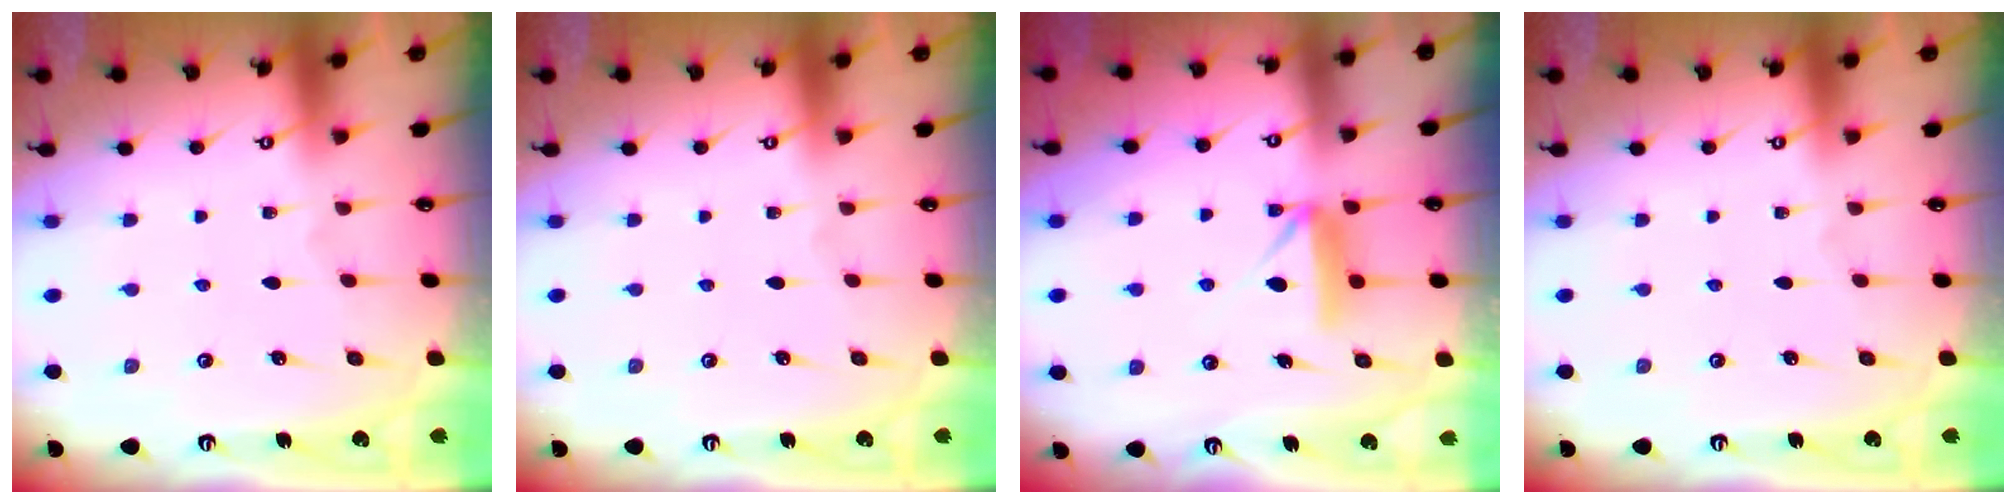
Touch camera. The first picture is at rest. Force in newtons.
{"total": 0.0}
{"total": 8.6, "press": 8.6, "slide": 0.6}
{"total": 0.0}